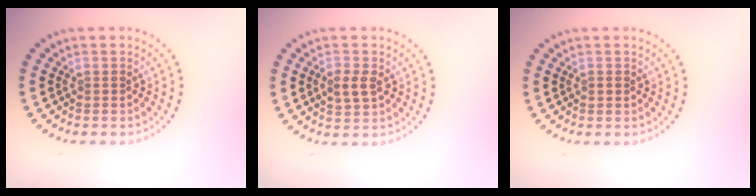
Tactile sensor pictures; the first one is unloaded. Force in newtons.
{"total": 2.4, "press": 2.4, "slide": 0.0}
{"total": 0.7, "press": 0.7, "slide": 0.1}